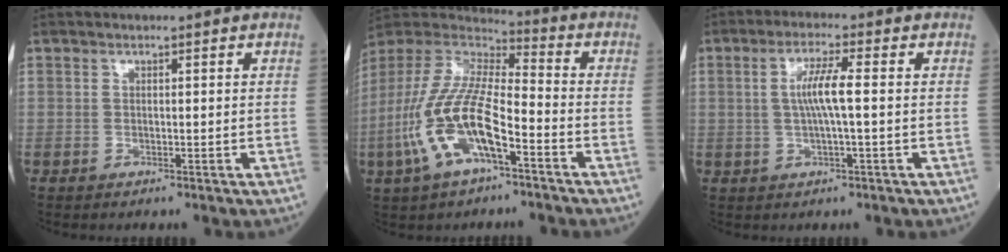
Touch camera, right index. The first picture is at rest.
{"total": 16.3, "force": [-6.1, 4.7, 14.3], "torque": [-0.315, -0.004, -0.113]}
{"total": 5.3, "force": [0.4, 0.1, 5.3], "torque": [-0.104, 0.007, 0.010]}